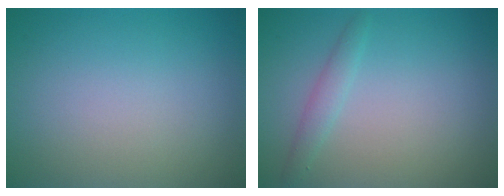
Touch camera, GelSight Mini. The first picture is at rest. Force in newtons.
{"total": 1.3, "press": 1.3, "slide": 0.1}